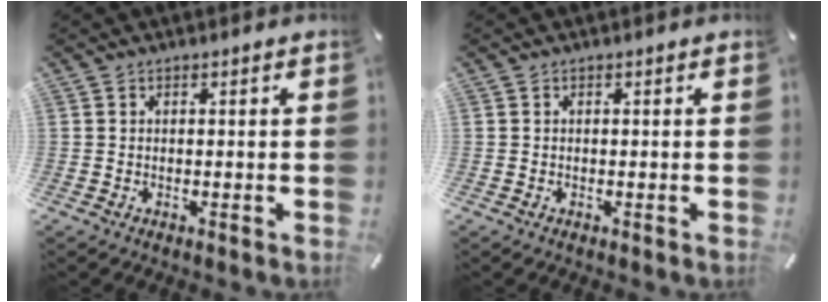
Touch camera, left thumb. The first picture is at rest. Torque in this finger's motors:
{"motor_torque": [-0.02, -0.01, -0.05, -0.02, 0.00]}